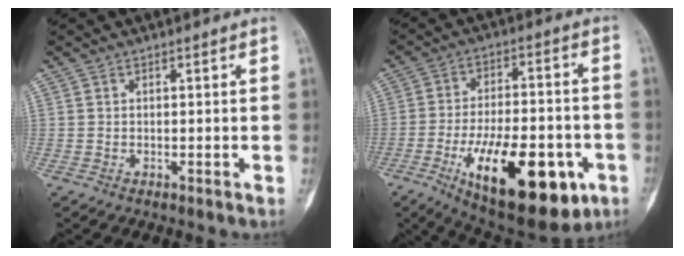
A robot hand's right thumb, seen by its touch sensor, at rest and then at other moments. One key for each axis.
{"total": 23.2, "fx": -9.1, "fy": 9.8, "fz": 18.9, "tx": -0.268, "ty": 0.019, "tz": -0.125}